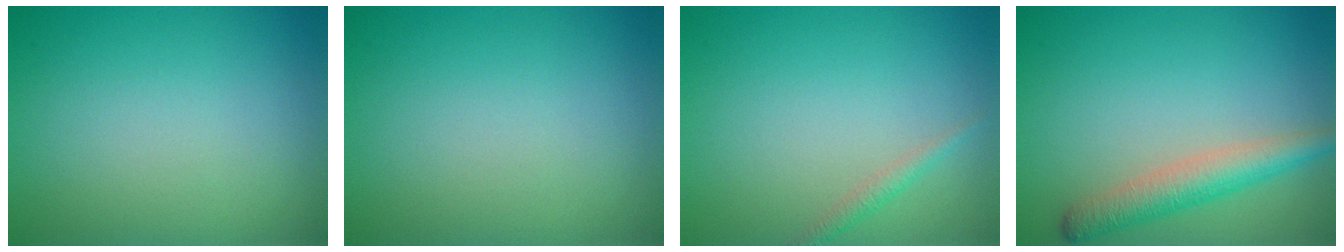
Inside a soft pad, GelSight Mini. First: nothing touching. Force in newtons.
{"total": 0.0}
{"total": 1.0, "press": 1.0, "slide": 0.0}
{"total": 3.8, "press": 3.8, "slide": 0.1}